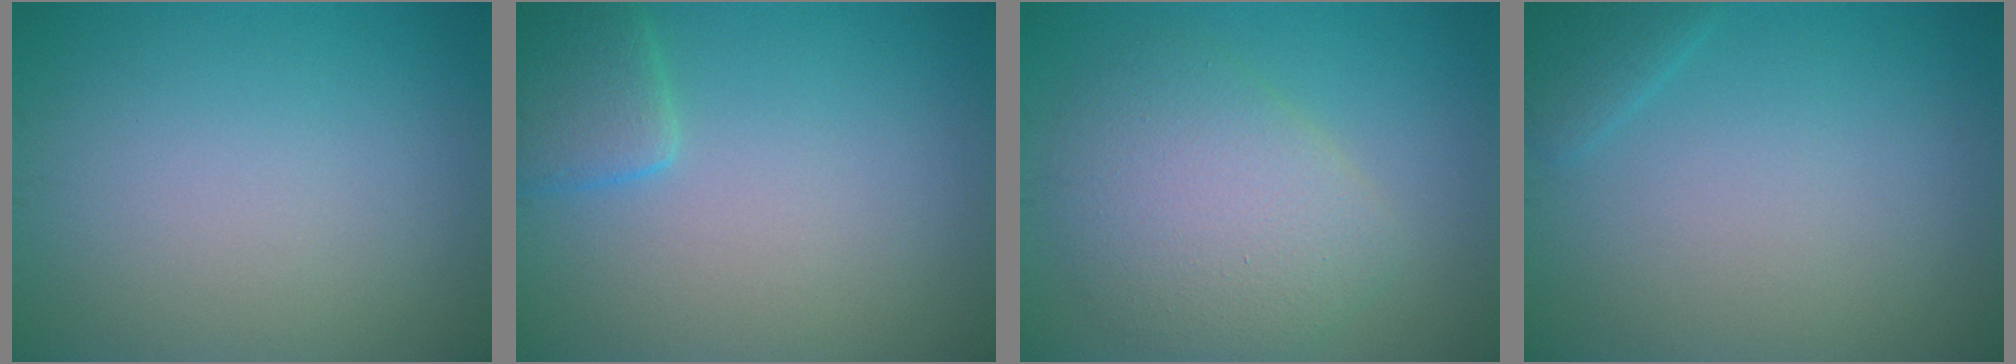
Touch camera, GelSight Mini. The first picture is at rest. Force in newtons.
{"total": 2.8, "press": 2.8, "slide": 0.2}
{"total": 5.5, "press": 5.5, "slide": 0.2}
{"total": 1.3, "press": 1.3, "slide": 0.1}